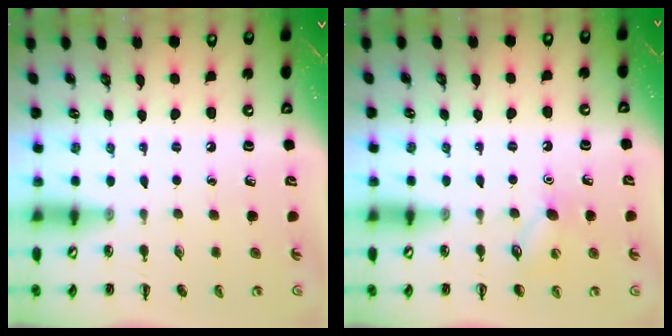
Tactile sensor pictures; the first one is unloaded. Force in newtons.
{"total": 6.3, "press": 6.0, "slide": 1.7}